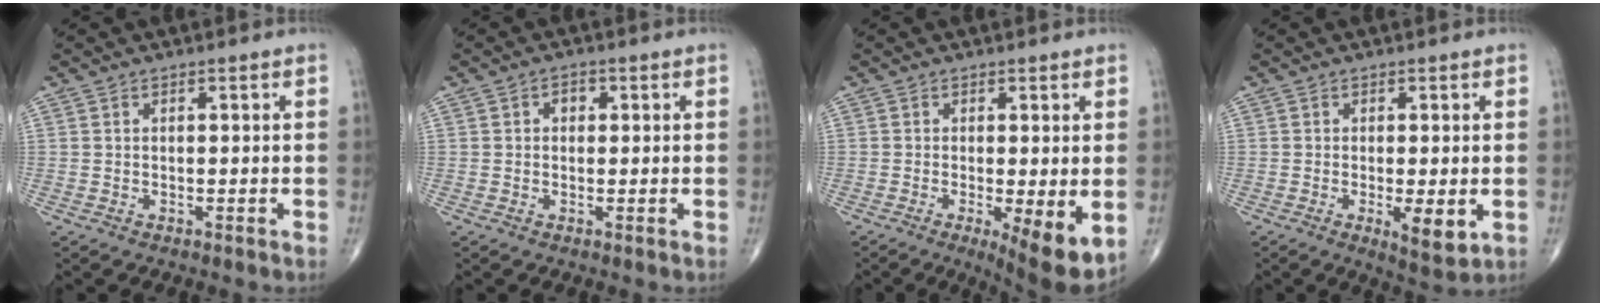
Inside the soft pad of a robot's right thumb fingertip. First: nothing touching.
{"total": 1.9, "force": [0.4, 1.5, 1.1], "torque": [-0.008, 0.005, 0.002]}
{"total": 8.4, "force": [-1.8, 2.3, 7.9], "torque": [-0.118, -0.024, -0.025]}
{"total": 5.5, "force": [-1.2, 1.7, 5.1], "torque": [-0.081, -0.017, -0.018]}